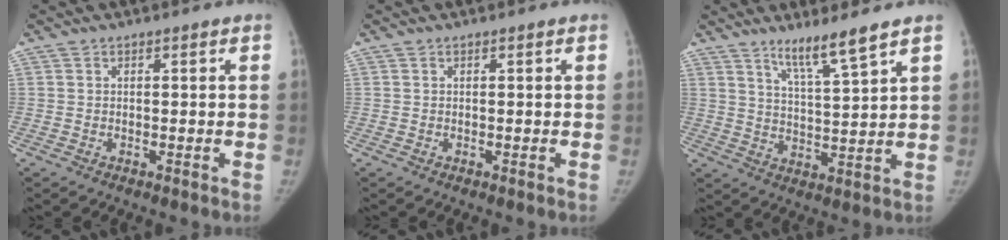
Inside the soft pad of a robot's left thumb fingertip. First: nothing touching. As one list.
[{"total": 0.0}, {"total": 7.5, "force": [5.7, -0.2, 5.0], "torque": [-0.087, -0.046, 0.107]}]